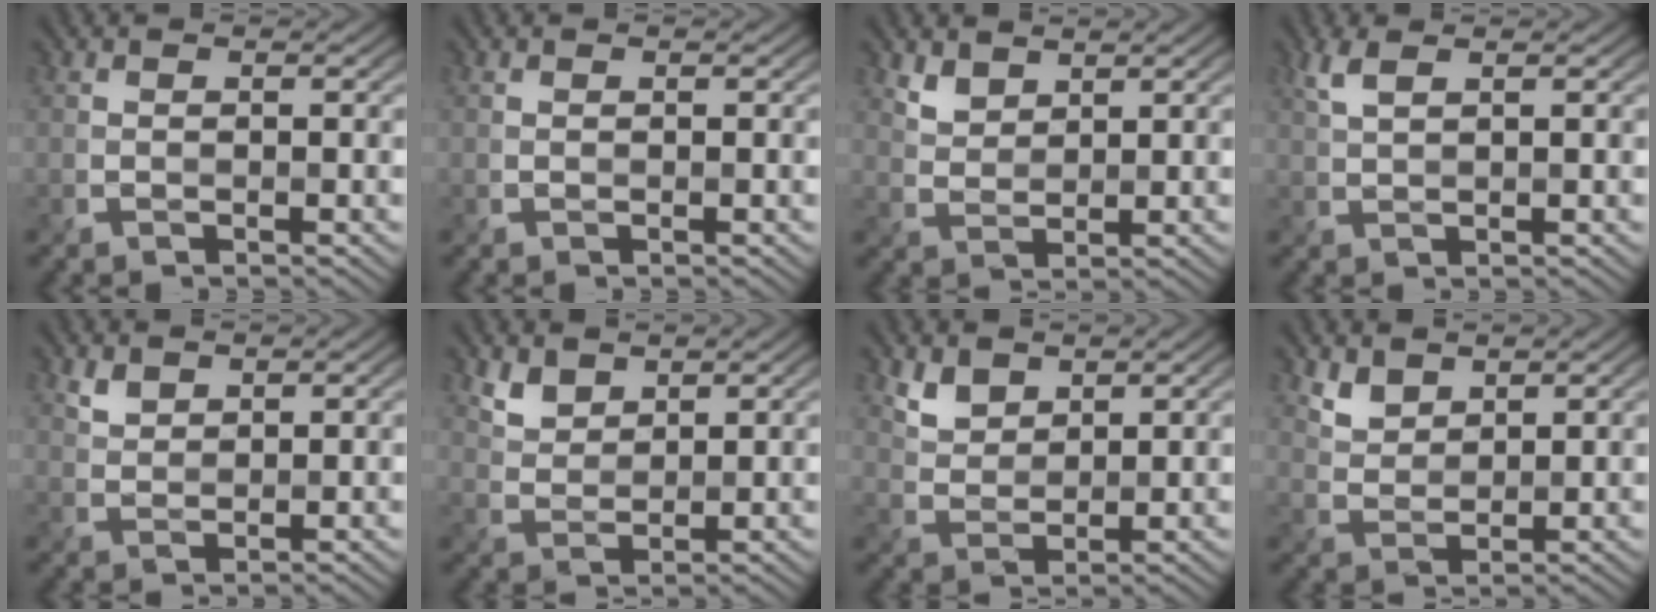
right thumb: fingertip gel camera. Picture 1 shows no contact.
{"total": 0.0}
{"total": 2.8, "force": [2.2, 1.4, 1.1], "torque": [-0.029, -0.005, 0.054]}
{"total": 2.3, "force": [1.3, 0.5, 1.8], "torque": [-0.045, 0.006, 0.031]}
{"total": 1.9, "force": [1.5, 0.9, 0.7], "torque": [-0.020, -0.003, 0.036]}
{"total": 3.3, "force": [2.5, 1.6, 1.4], "torque": [-0.037, -0.005, 0.061]}
{"total": 3.6, "force": [2.6, 1.9, 1.5], "torque": [-0.042, -0.007, 0.061]}
{"total": 3.2, "force": [2.5, 1.5, 1.3], "torque": [-0.034, -0.006, 0.061]}